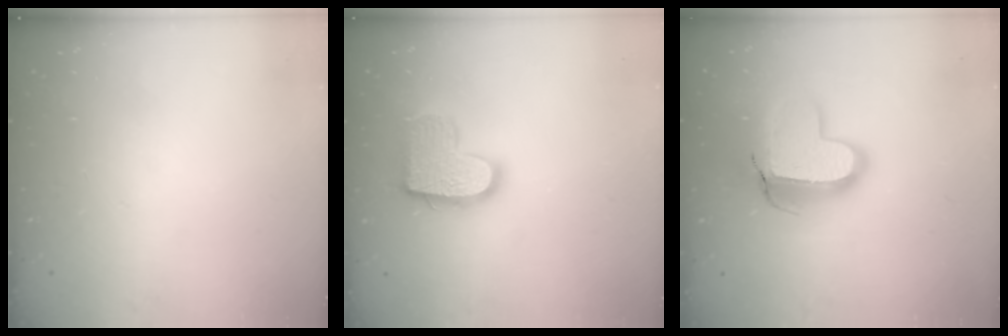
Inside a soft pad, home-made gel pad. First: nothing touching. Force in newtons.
{"total": 14.6, "press": 14.6, "slide": 0.9}
{"total": 14.1, "press": 14.1, "slide": 1.1}